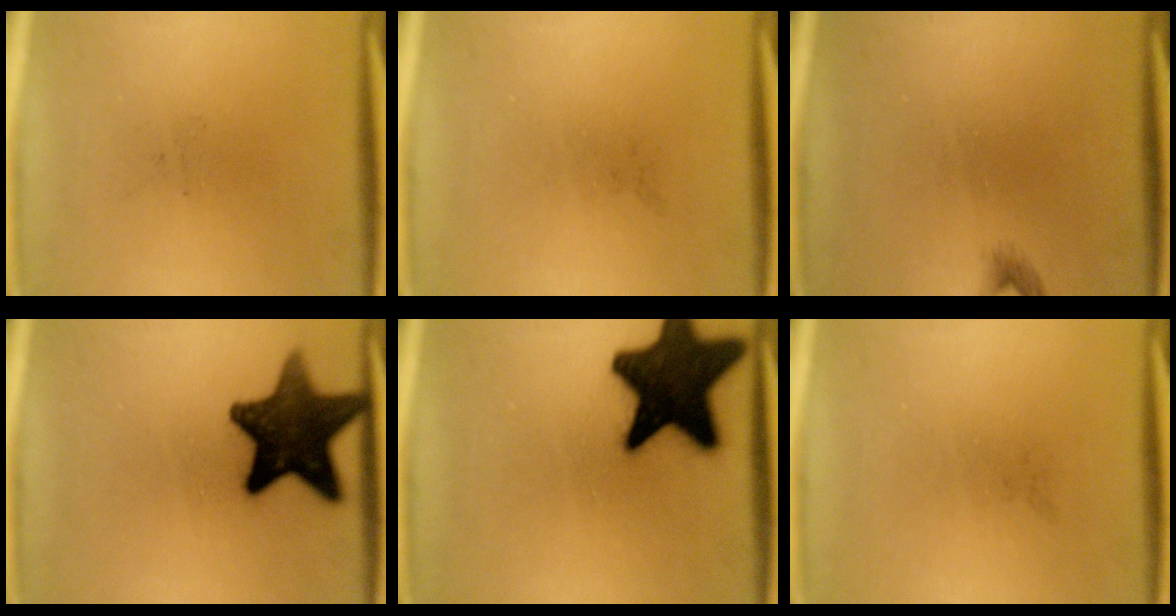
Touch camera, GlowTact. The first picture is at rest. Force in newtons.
{"total": 0.0}
{"total": 0.9}
{"total": 14.8}
{"total": 19.4}
{"total": 0.0}